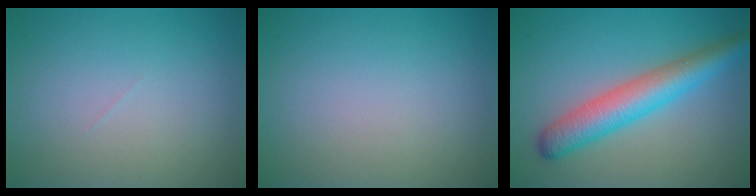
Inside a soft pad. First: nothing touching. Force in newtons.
{"total": 0.0}
{"total": 5.7, "press": 5.7, "slide": 0.1}